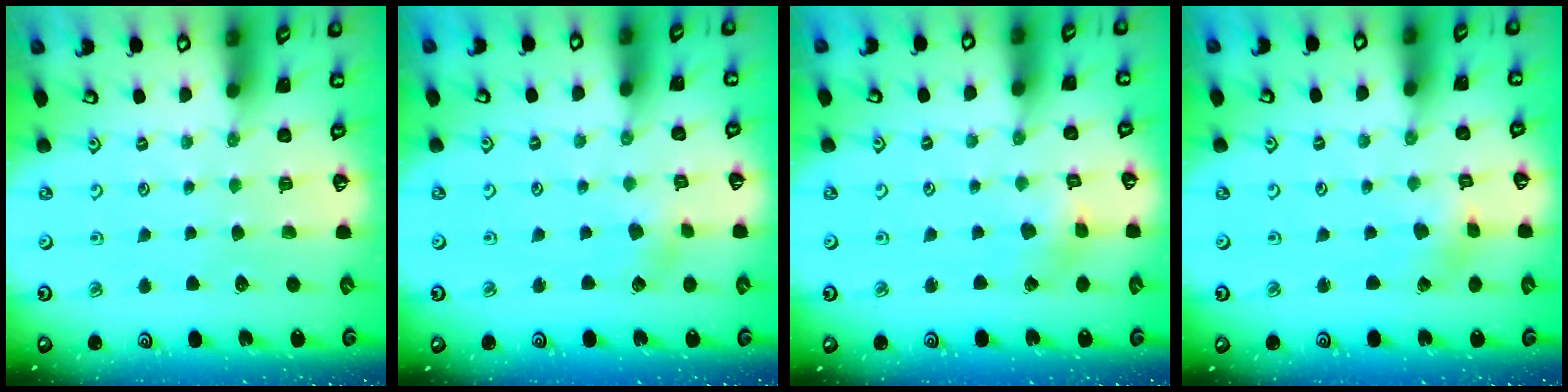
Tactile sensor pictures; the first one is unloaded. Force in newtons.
{"total": 2.5, "press": 2.5, "slide": 0.4}
{"total": 2.2, "press": 2.2, "slide": 0.3}
{"total": 1.3, "press": 1.3, "slide": 0.2}